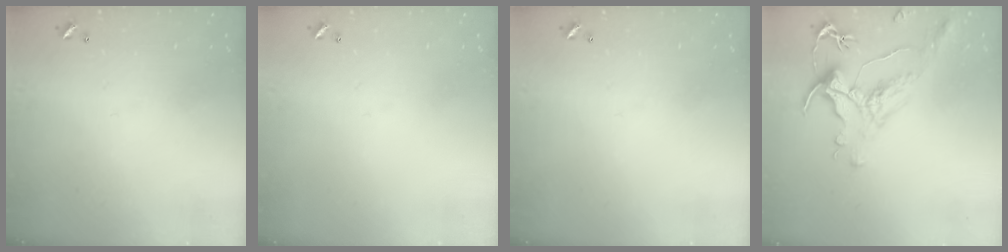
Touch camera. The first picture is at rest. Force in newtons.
{"total": 0.0}
{"total": 0.0}
{"total": 1.6, "press": 1.0, "slide": 1.3}